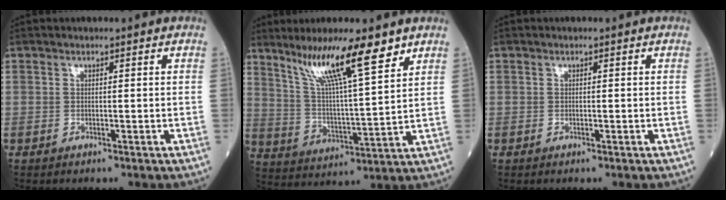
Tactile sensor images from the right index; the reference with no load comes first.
{"total": 13.6, "force": [9.3, 0.7, 9.9], "torque": [-0.180, 0.006, 0.166]}
{"total": 0.0}